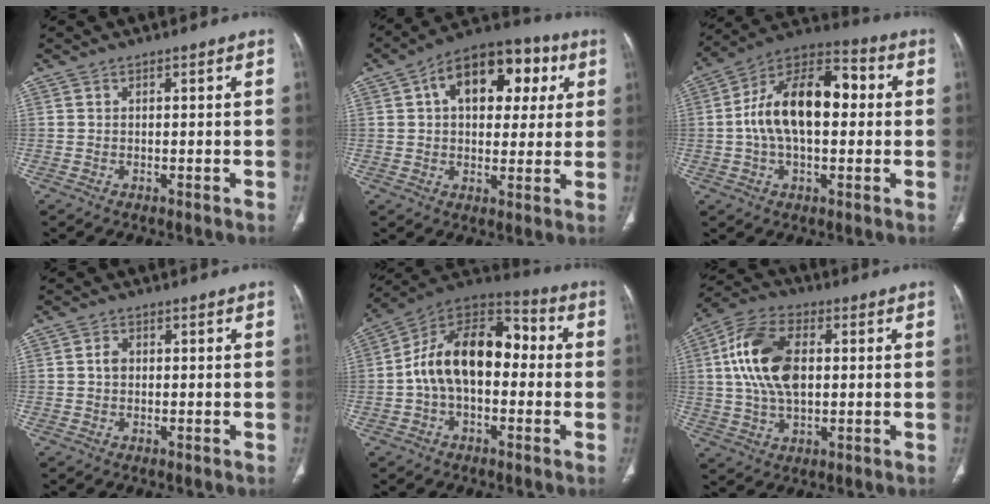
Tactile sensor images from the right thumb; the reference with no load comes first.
{"total": 17.3, "force": [5.3, 10.6, 12.6], "torque": [-0.136, 0.015, 0.069]}
{"total": 18.1, "force": [1.2, 9.9, 15.1], "torque": [-0.249, 0.039, 0.009]}
{"total": 1.9, "force": [0.1, 1.5, 1.1], "torque": [-0.016, 0.006, -0.001]}
{"total": 17.4, "force": [-0.4, 10.6, 13.8], "torque": [-0.208, 0.051, -0.020]}
{"total": 14.7, "force": [2.0, 8.5, 11.8], "torque": [-0.229, 0.014, 0.035]}